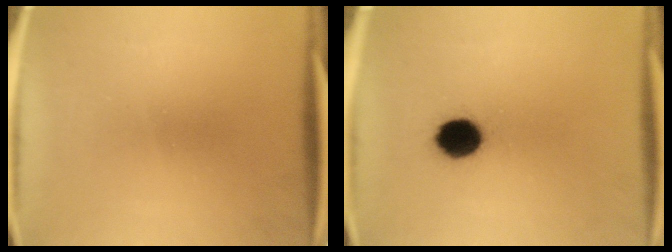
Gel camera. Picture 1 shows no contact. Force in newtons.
{"total": 8.4}